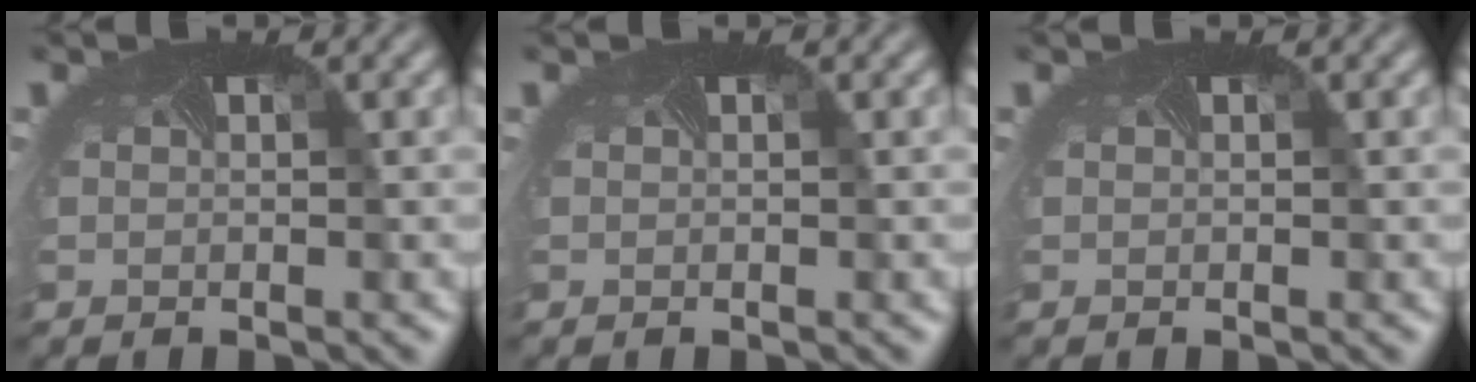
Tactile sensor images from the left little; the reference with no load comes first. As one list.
[{"total": 0.0}, {"total": 0.0}]